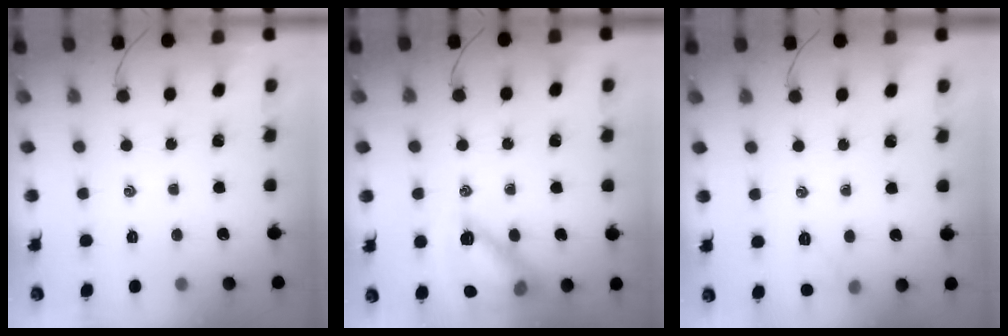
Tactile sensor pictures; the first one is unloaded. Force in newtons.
{"total": 13.2, "press": 13.1, "slide": 1.1}
{"total": 5.3, "press": 5.1, "slide": 1.4}